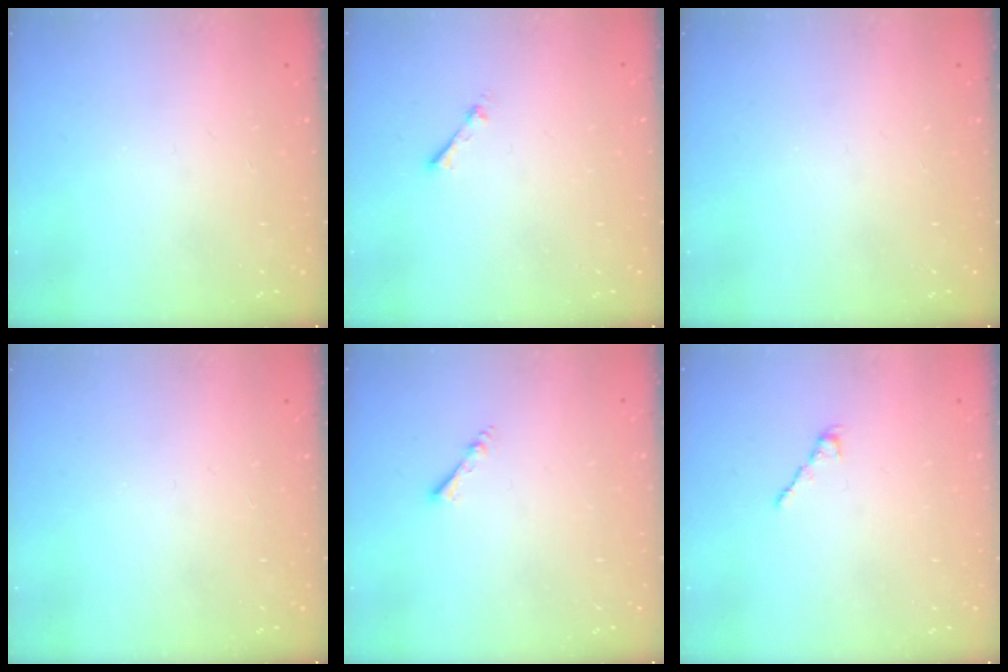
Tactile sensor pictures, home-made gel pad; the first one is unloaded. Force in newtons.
{"total": 1.7, "press": 1.7, "slide": 0.2}
{"total": 0.0}
{"total": 0.0}
{"total": 2.2, "press": 2.1, "slide": 0.4}
{"total": 1.7, "press": 1.5, "slide": 0.6}